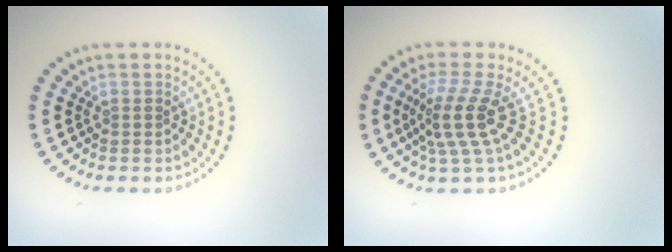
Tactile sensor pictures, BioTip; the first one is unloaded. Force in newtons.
{"total": 3.9, "press": 2.8, "slide": 2.7}